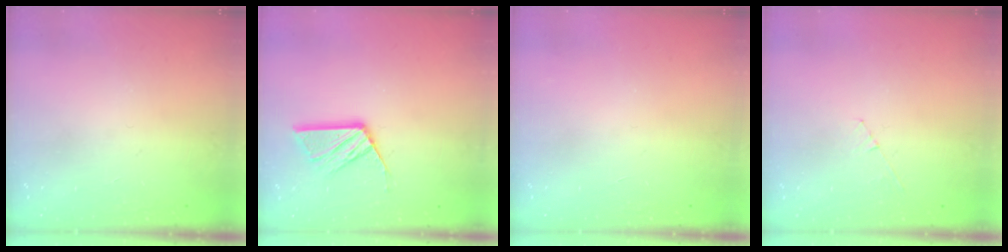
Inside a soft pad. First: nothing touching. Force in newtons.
{"total": 10.5, "press": 10.5, "slide": 0.7}
{"total": 0.0}
{"total": 3.3, "press": 3.3, "slide": 0.4}